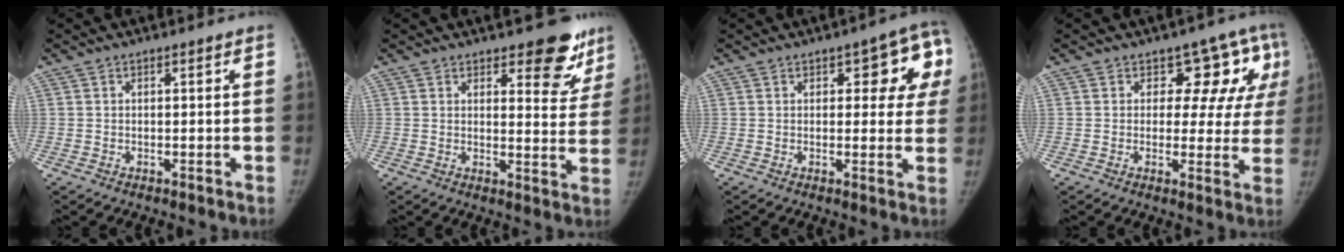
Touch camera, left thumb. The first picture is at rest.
{"total": 10.6, "force": [7.6, 4.1, 6.2], "torque": [-0.026, -0.054, 0.096]}
{"total": 9.4, "force": [3.0, 4.5, 7.7], "torque": [-0.041, 0.003, 0.025]}
{"total": 9.9, "force": [4.4, 6.5, 6.1], "torque": [-0.018, -0.014, 0.044]}